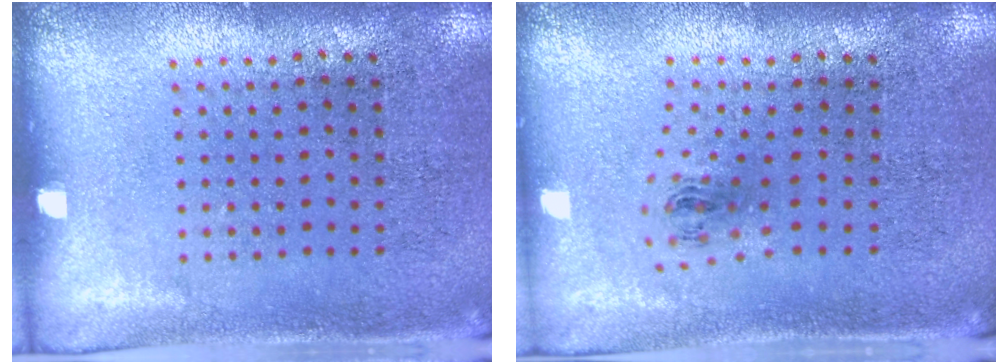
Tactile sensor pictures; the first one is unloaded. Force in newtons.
{"total": 1.0, "press": 0.4, "slide": 0.9}